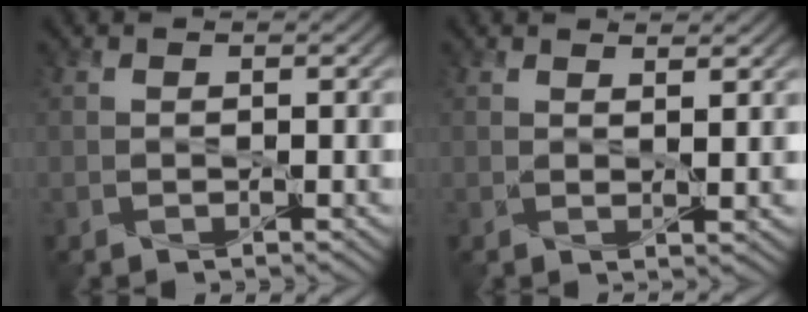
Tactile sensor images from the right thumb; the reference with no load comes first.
{"total": 1.8, "force": [1.4, 0.1, 1.2], "torque": [-0.022, -0.003, 0.033]}